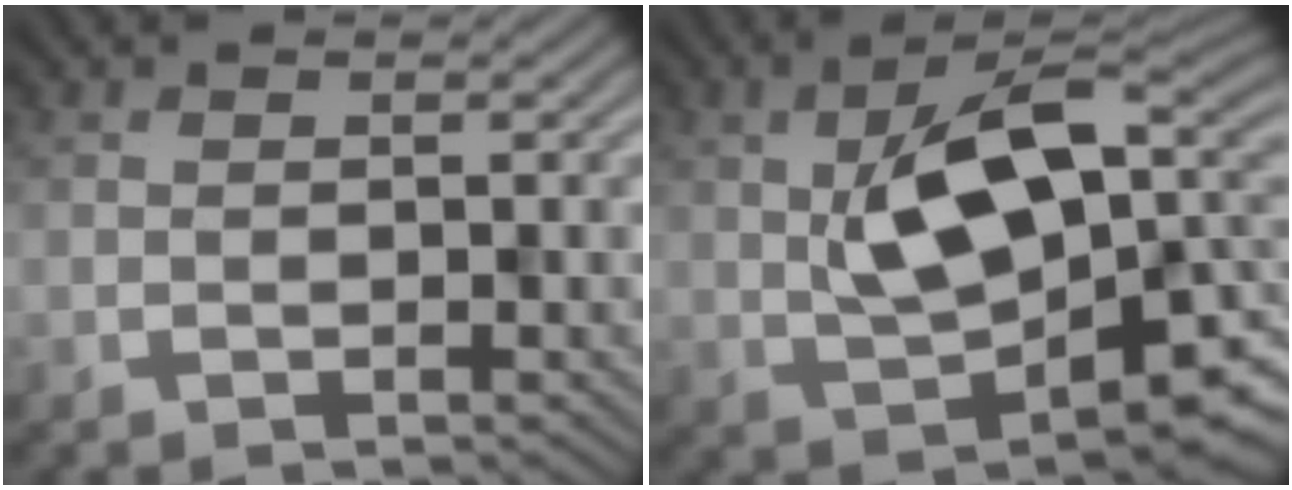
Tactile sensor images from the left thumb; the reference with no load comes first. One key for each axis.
{"total": 13.6, "fx": 1.0, "fy": 7.3, "fz": 11.4, "tx": -0.190, "ty": -0.007, "tz": 0.020}